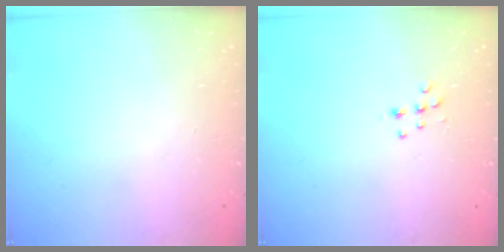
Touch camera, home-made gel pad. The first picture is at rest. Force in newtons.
{"total": 6.8, "press": 6.8, "slide": 0.5}